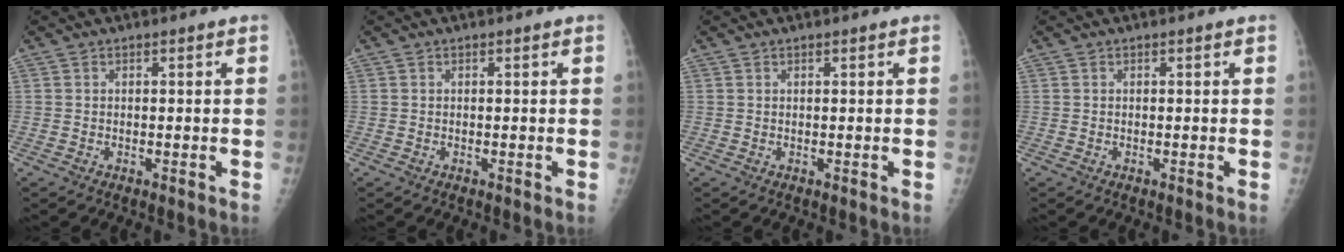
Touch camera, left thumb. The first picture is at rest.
{"total": 0.0}
{"total": 0.0}
{"total": 0.0}